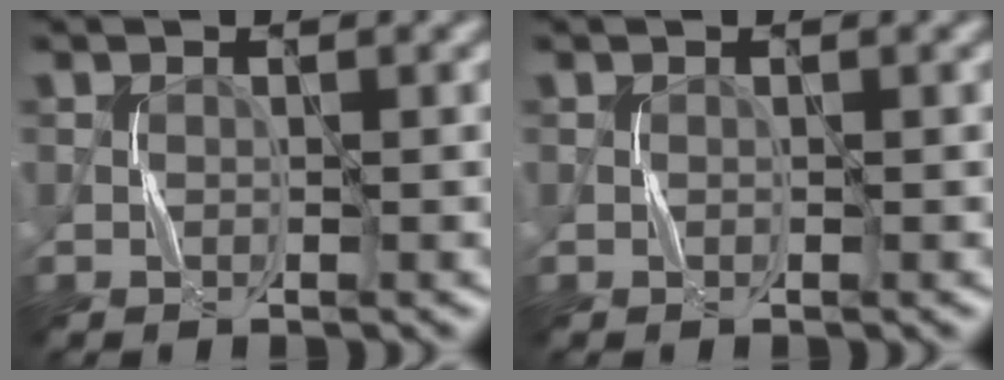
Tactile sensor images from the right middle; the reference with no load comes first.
{"total": 0.0}